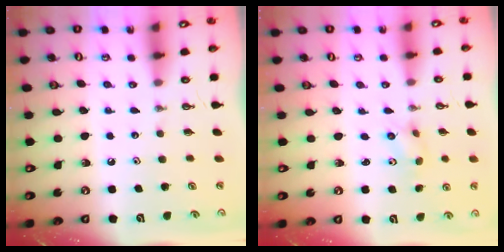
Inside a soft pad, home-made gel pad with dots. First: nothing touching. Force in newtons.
{"total": 3.8, "press": 3.5, "slide": 1.5}